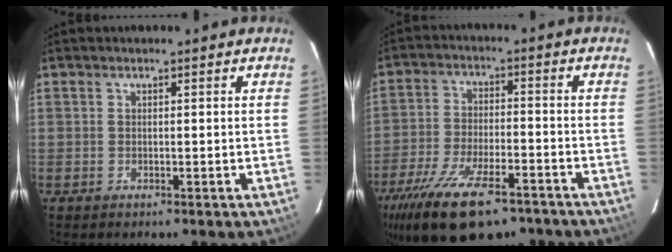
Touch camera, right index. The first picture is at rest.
{"total": 18.9, "force": [-13.0, 7.2, 11.6], "torque": [-0.237, -0.040, -0.213]}